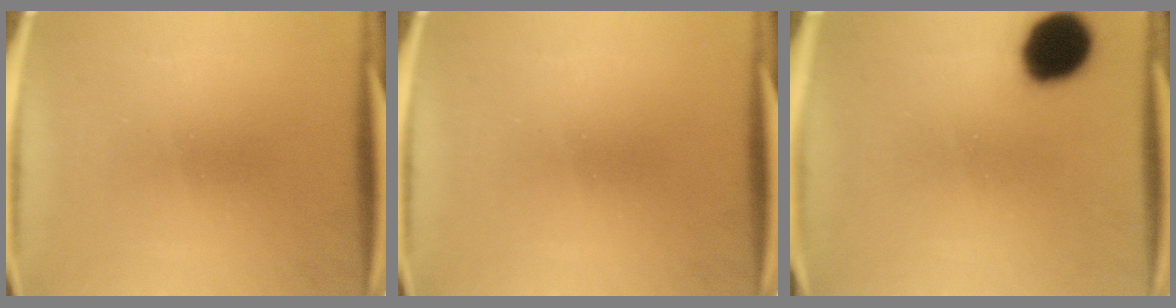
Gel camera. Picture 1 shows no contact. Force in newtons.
{"total": 0.0}
{"total": 13.2}